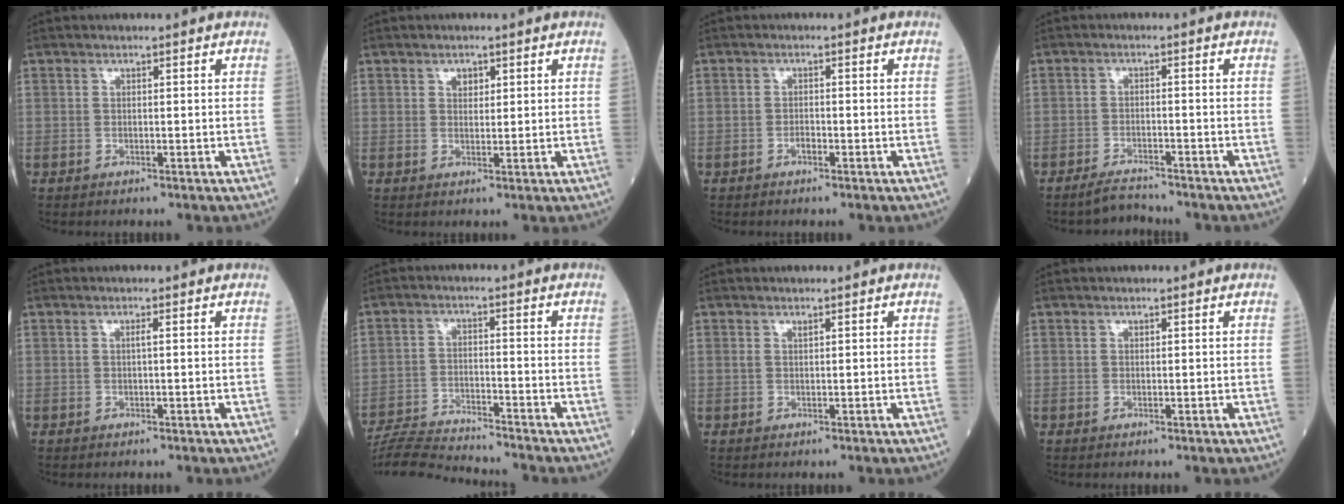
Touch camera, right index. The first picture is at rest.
{"total": 1.7, "force": [0.9, 1.1, 0.9], "torque": [-0.013, 0.000, 0.015]}
{"total": 1.1, "force": [-0.6, 0.4, 0.7], "torque": [-0.012, 0.003, -0.012]}
{"total": 2.7, "force": [-2.7, 0.1, 0.0], "torque": [-0.005, -0.013, -0.046]}
{"total": 0.6, "force": [0.1, -0.1, 0.5], "torque": [-0.009, 0.000, 0.002]}
{"total": 11.1, "force": [-10.7, -0.9, 2.6], "torque": [-0.039, -0.008, -0.187]}
{"total": 0.6, "force": [0.4, 0.1, 0.4], "torque": [-0.013, 0.004, 0.008]}
{"total": 0.0}